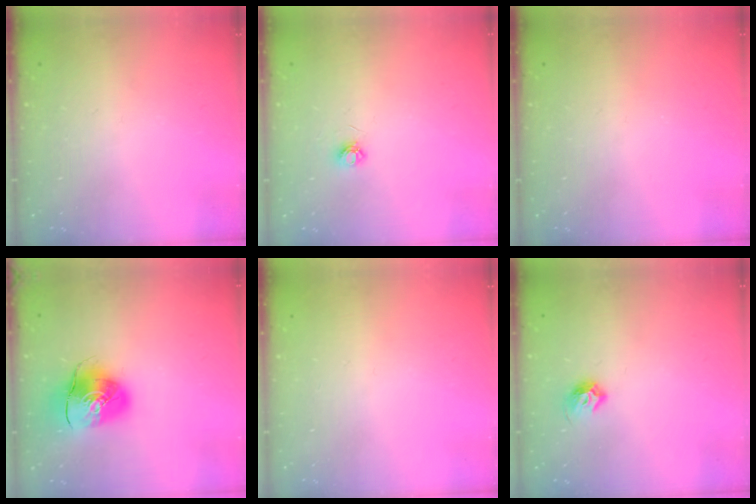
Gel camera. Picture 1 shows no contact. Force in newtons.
{"total": 4.7, "press": 4.6, "slide": 0.6}
{"total": 0.0}
{"total": 10.6, "press": 10.5, "slide": 1.5}
{"total": 0.0}
{"total": 7.4, "press": 7.3, "slide": 1.2}